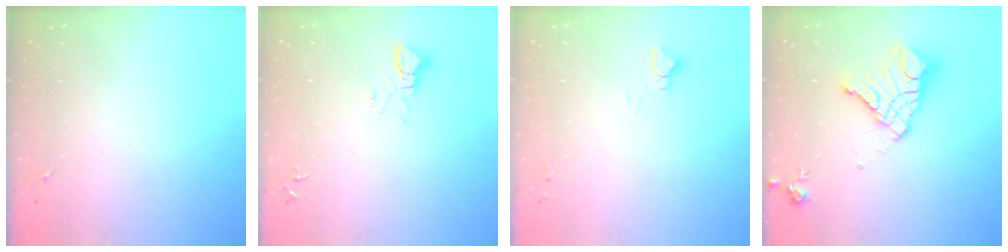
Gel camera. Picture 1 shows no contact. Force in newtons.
{"total": 3.3, "press": 3.3, "slide": 0.2}
{"total": 4.0, "press": 4.0, "slide": 0.4}
{"total": 15.8, "press": 15.7, "slide": 1.7}